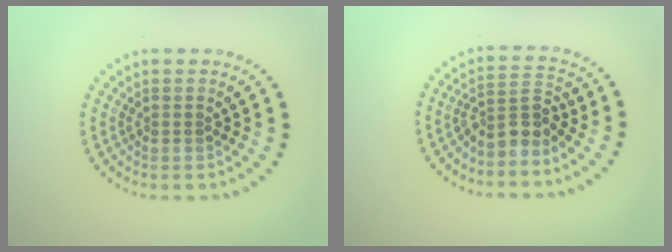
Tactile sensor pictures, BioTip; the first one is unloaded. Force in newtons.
{"total": 2.8, "press": 2.1, "slide": 1.8}